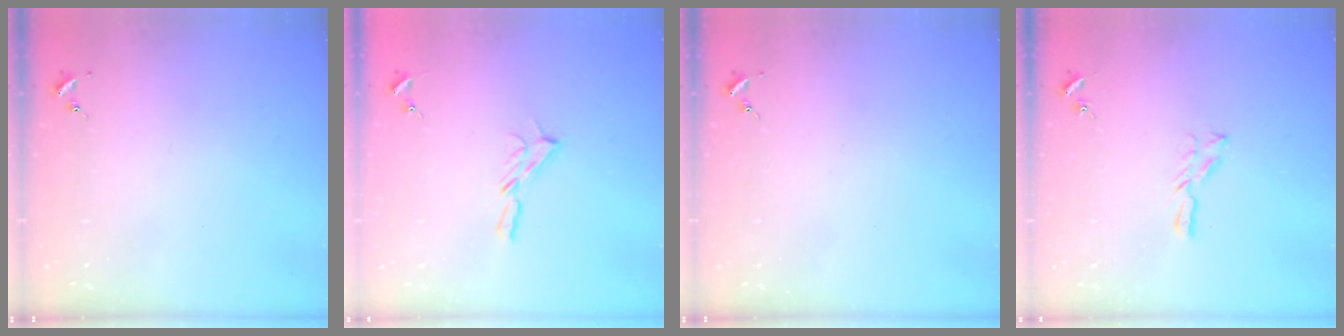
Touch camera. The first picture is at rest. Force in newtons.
{"total": 5.9, "press": 5.9, "slide": 0.5}
{"total": 0.0}
{"total": 5.1, "press": 5.1, "slide": 0.5}